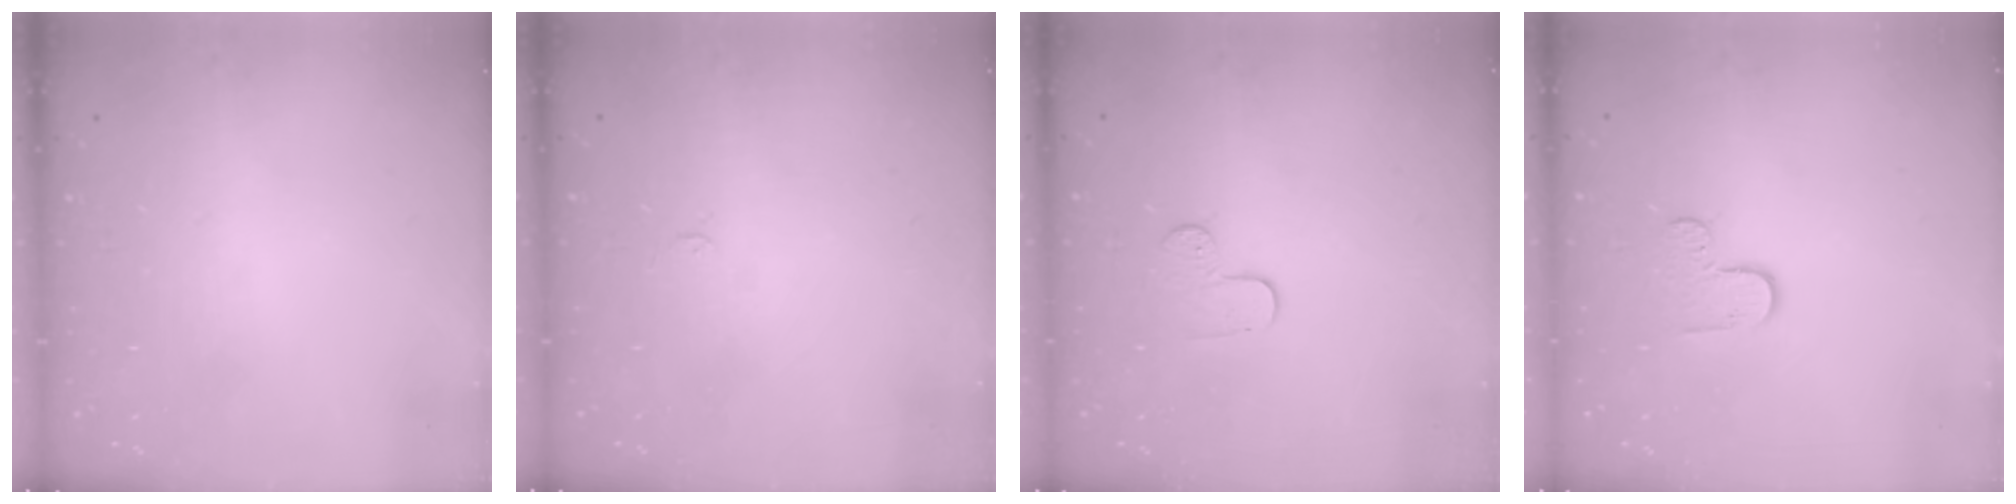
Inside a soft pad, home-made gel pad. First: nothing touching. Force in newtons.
{"total": 2.4, "press": 2.4, "slide": 0.3}
{"total": 5.9, "press": 5.9, "slide": 0.5}
{"total": 5.5, "press": 5.4, "slide": 0.6}